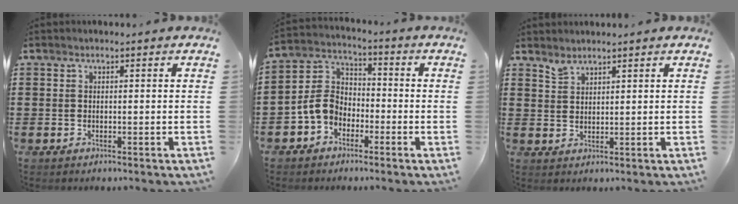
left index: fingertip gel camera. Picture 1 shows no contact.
{"total": 6.3, "force": [-2.6, 4.8, 3.1], "torque": [-0.098, 0.003, -0.063]}
{"total": 2.1, "force": [2.0, 0.5, 0.3], "torque": [-0.010, 0.000, 0.040]}